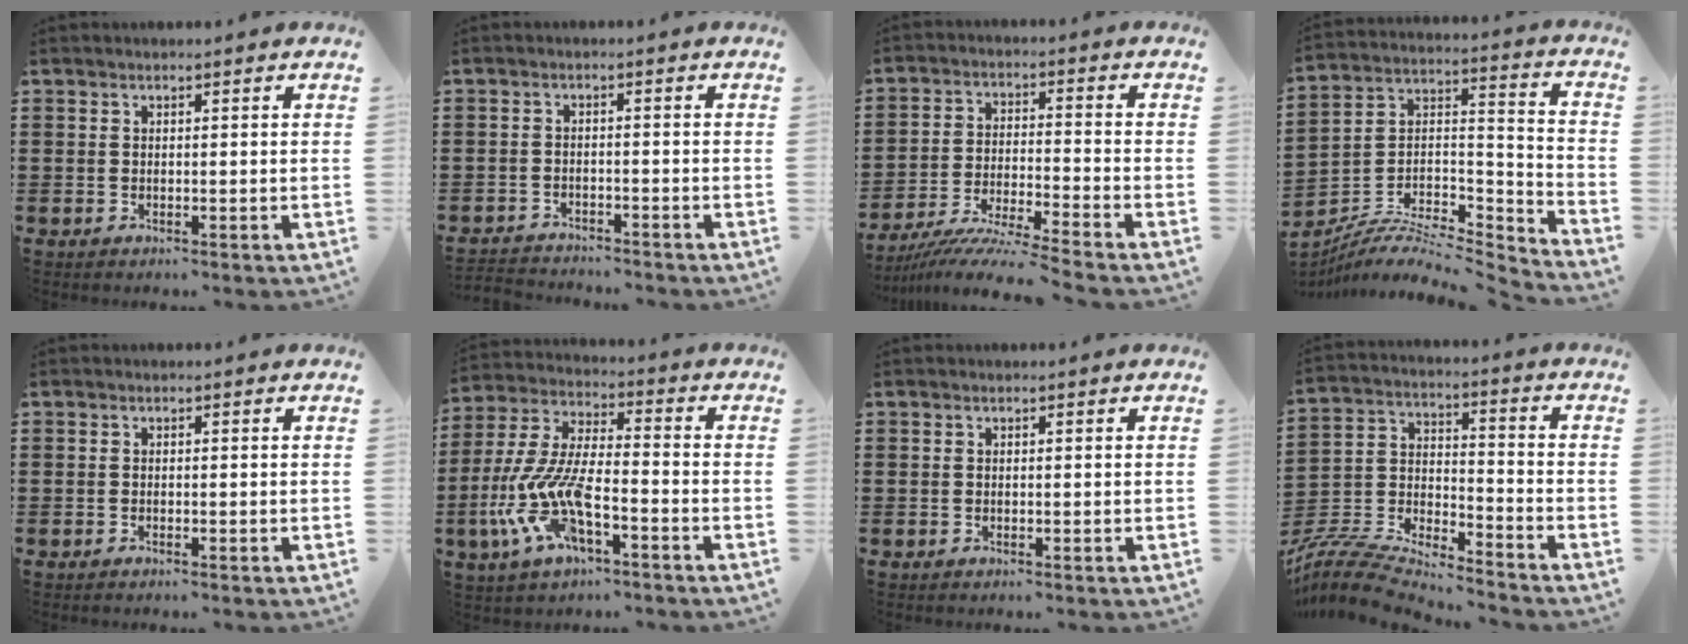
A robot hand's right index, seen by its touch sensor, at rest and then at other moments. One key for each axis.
{"total": 2.3, "fx": -2.3, "fy": 0.0, "fz": -0.2, "tx": -0.006, "ty": -0.003, "tz": -0.050}
{"total": 7.3, "fx": -6.7, "fy": -1.2, "fz": 2.6, "tx": -0.057, "ty": -0.020, "tz": -0.133}
{"total": 5.8, "fx": -4.9, "fy": 1.8, "fz": 2.5, "tx": -0.063, "ty": -0.016, "tz": -0.104}
{"total": 0.0}
{"total": 10.8, "fx": -5.8, "fy": 3.8, "fz": 8.2, "tx": -0.215, "ty": -0.021, "tz": -0.124}
{"total": 0.0}
{"total": 8.0, "fx": -7.5, "fy": 1.2, "fz": 2.2, "tx": -0.065, "ty": -0.005, "tz": -0.154}